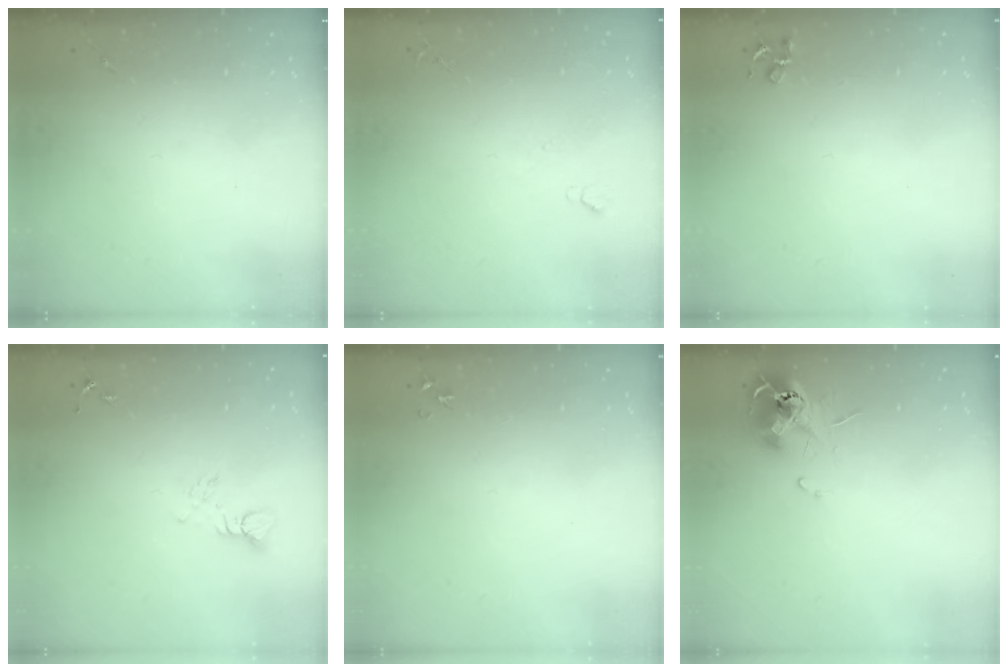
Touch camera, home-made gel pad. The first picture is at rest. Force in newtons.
{"total": 4.0, "press": 4.0, "slide": 0.6}
{"total": 4.1, "press": 4.1, "slide": 0.5}
{"total": 4.1, "press": 4.1, "slide": 0.4}
{"total": 3.2, "press": 3.2, "slide": 0.4}
{"total": 11.7, "press": 11.7, "slide": 0.9}